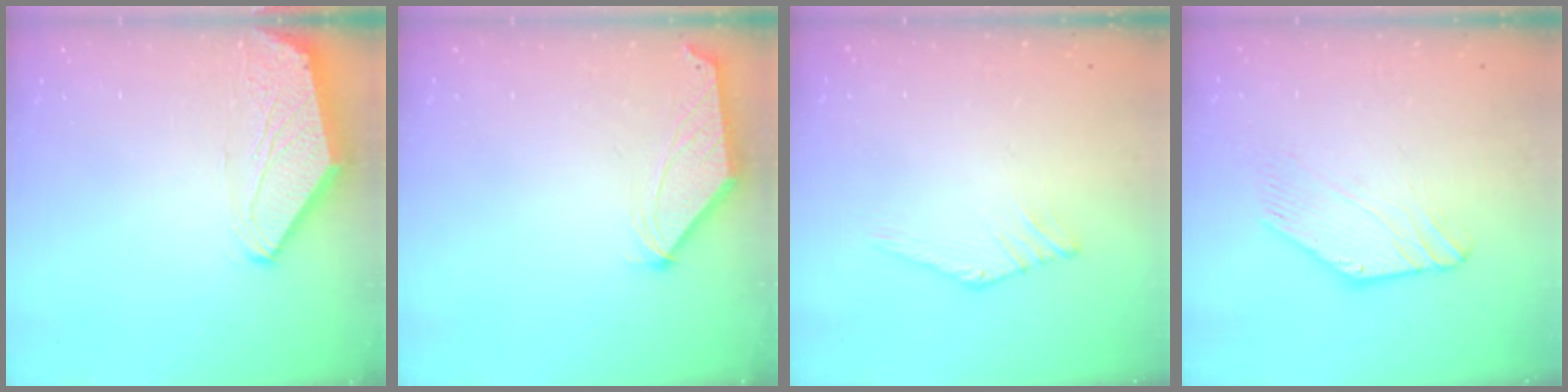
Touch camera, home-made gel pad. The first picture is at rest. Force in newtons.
{"total": 1.0, "press": 0.9, "slide": 0.3}
{"total": 0.9, "press": 0.8, "slide": 0.4}
{"total": 0.9, "press": 0.9, "slide": 0.2}